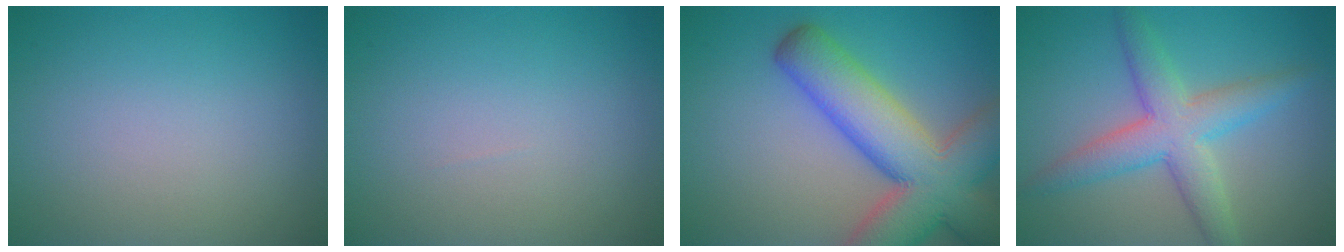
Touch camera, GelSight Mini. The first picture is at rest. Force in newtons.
{"total": 0.0}
{"total": 11.5, "press": 11.5, "slide": 0.7}
{"total": 5.5, "press": 5.5, "slide": 0.1}